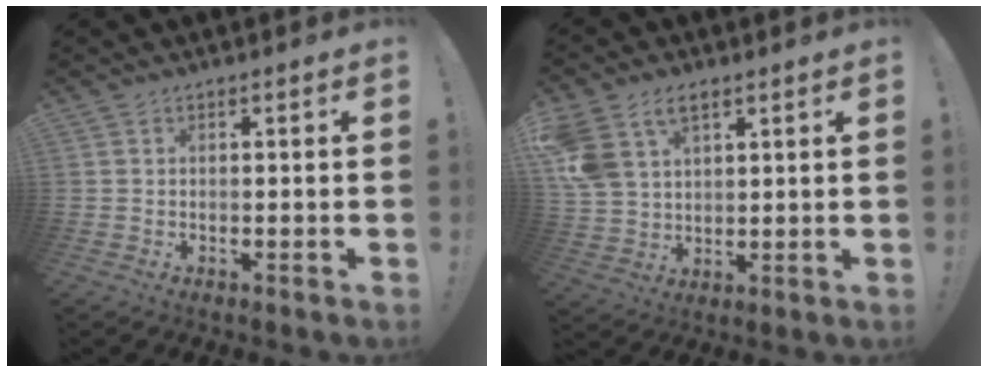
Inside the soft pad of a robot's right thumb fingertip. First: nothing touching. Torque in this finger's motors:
{"motor_torque": [0.46, 0.87, 1.12, 0.39, 0.12]}